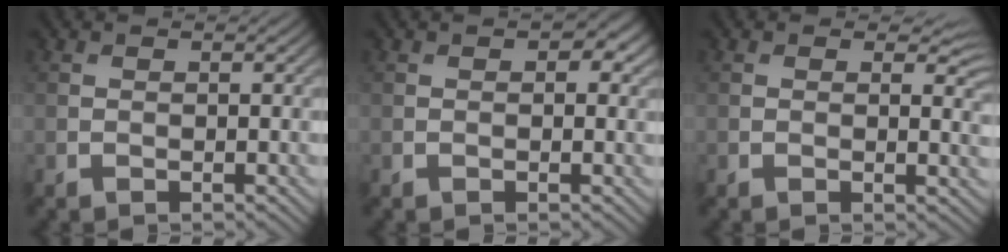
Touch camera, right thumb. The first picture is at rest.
{"total": 2.1, "force": [0.7, 1.2, 1.6], "torque": [-0.016, -0.002, 0.009]}
{"total": 2.9, "force": [1.1, 1.5, 2.3], "torque": [-0.030, -0.008, 0.015]}